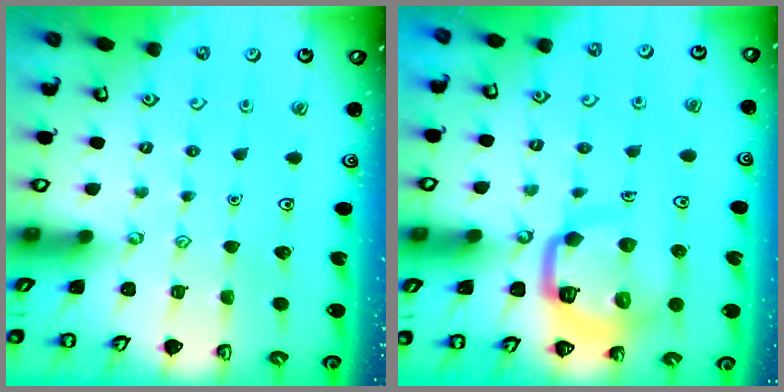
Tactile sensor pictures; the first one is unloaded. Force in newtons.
{"total": 13.2, "press": 13.1, "slide": 1.6}